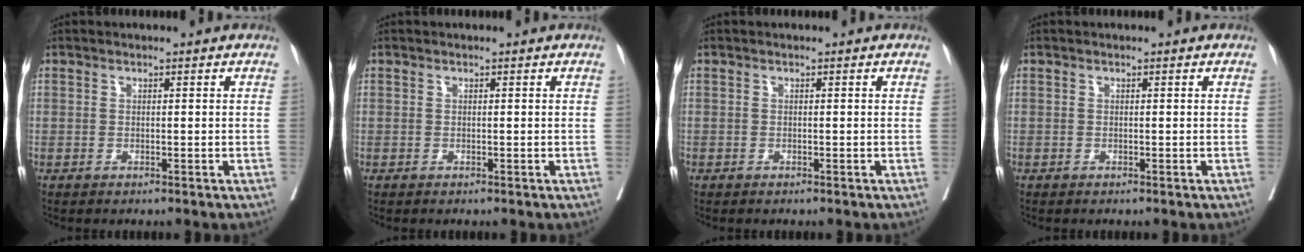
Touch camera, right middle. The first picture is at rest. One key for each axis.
{"total": 0.0}
{"total": 0.0}
{"total": 0.0}